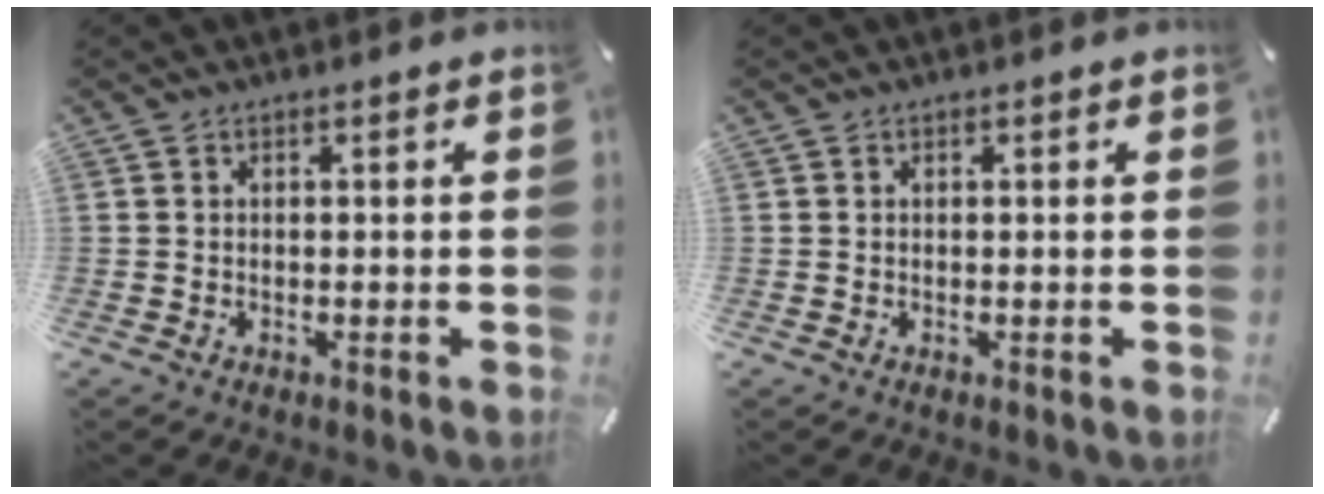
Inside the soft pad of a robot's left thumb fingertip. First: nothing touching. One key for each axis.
{"total": 0.0}